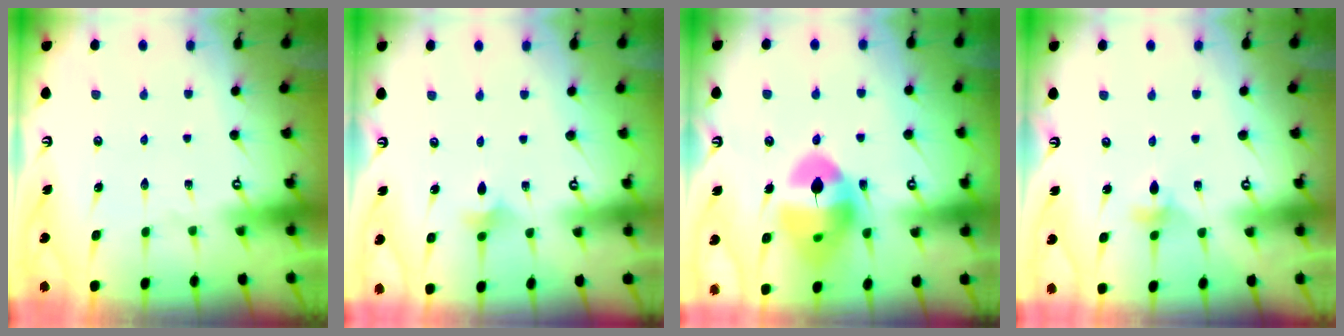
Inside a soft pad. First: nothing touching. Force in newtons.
{"total": 3.4, "press": 3.3, "slide": 0.8}
{"total": 15.8, "press": 15.7, "slide": 1.7}
{"total": 4.5, "press": 4.4, "slide": 0.7}